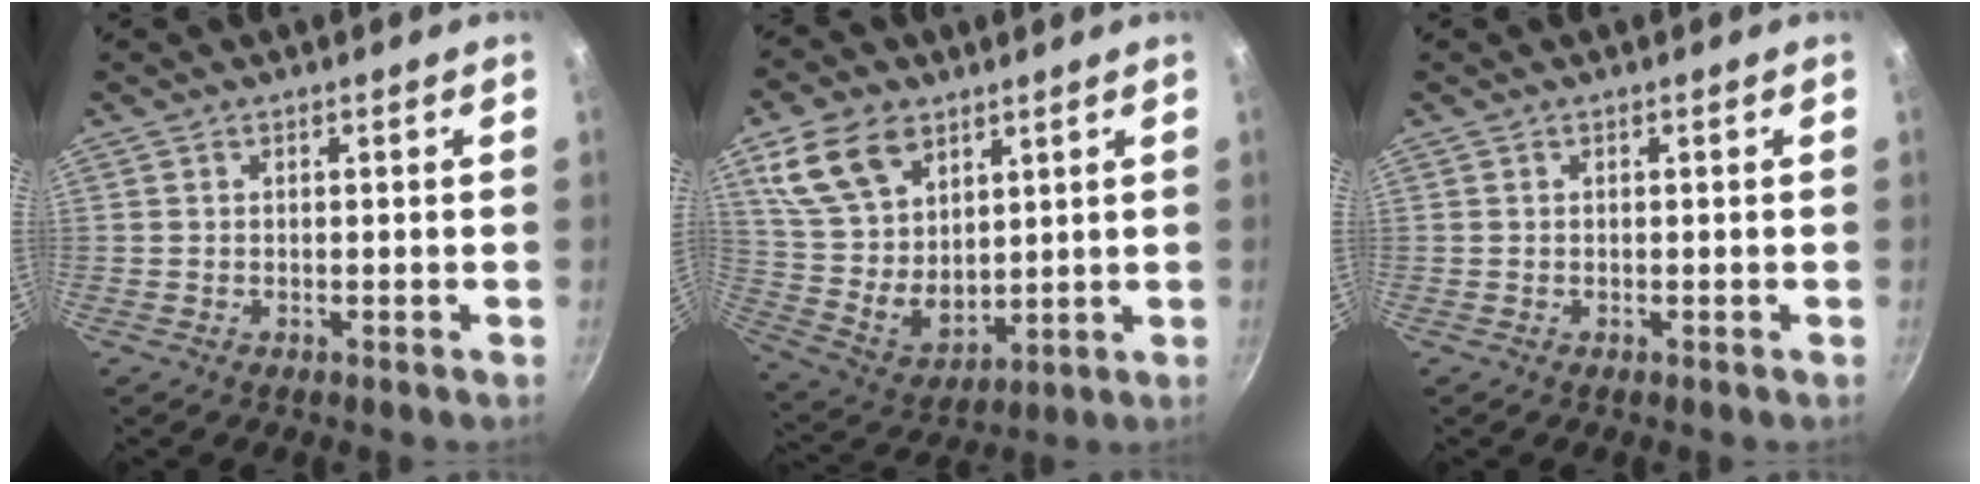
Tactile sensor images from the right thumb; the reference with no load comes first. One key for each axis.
{"total": 15.6, "fx": 8.0, "fy": 10.1, "fz": 8.9, "tx": -0.139, "ty": -0.036, "tz": 0.169}
{"total": 0.0}